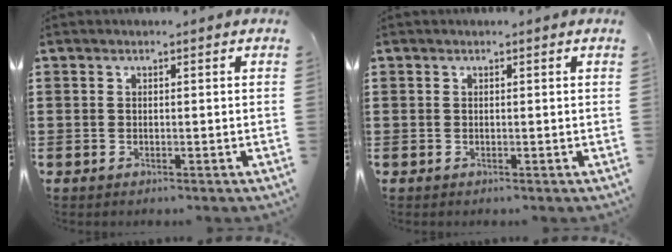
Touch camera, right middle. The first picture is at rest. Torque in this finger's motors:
{"motor_torque": [0.15, -0.07, -0.01, -0.01]}